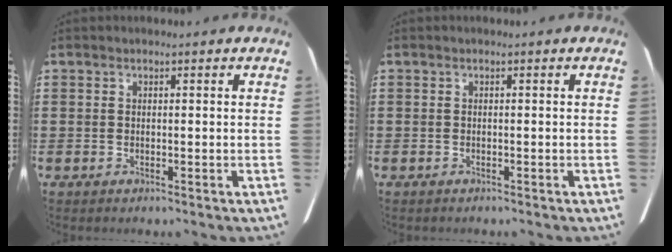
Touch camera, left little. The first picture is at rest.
{"total": 0.0}